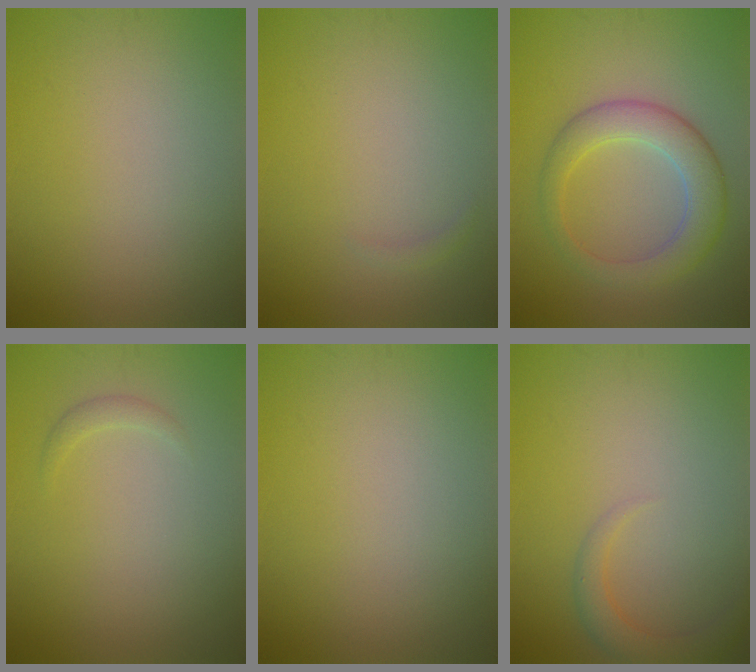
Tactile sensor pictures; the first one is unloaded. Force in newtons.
{"total": 0.5, "press": 0.5, "slide": 0.0}
{"total": 5.1, "press": 5.0, "slide": 0.4}
{"total": 0.8, "press": 0.8, "slide": 0.0}
{"total": 0.0}
{"total": 2.4, "press": 2.4, "slide": 0.2}